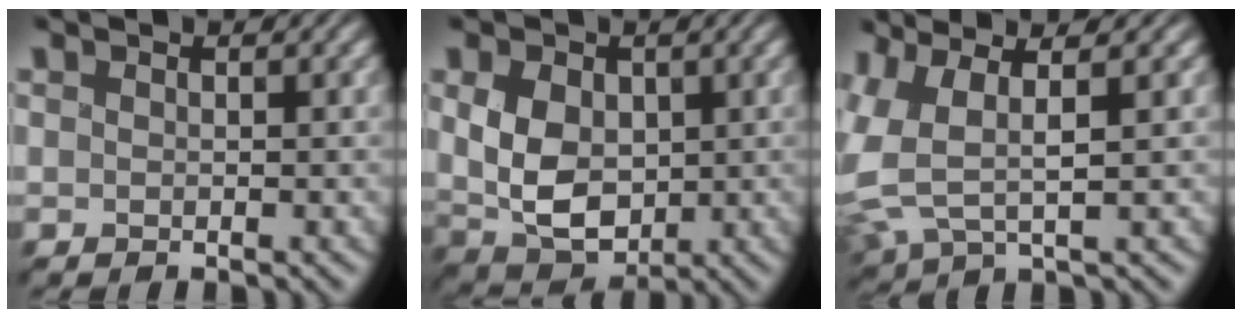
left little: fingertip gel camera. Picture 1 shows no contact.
{"total": 6.1, "force": [0.1, 4.3, 4.3], "torque": [-0.089, -0.006, 0.000]}
{"total": 5.9, "force": [1.2, 2.5, 5.2], "torque": [-0.138, 0.005, 0.024]}